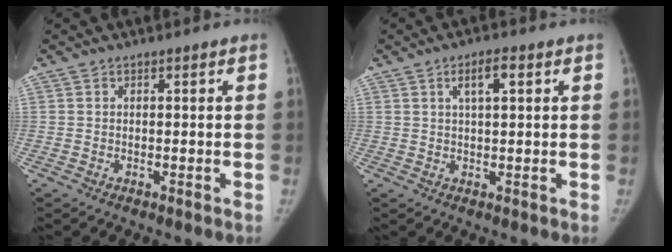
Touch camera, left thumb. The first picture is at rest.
{"total": 4.1, "force": [1.6, 1.3, 3.5], "torque": [-0.057, 0.005, 0.028]}